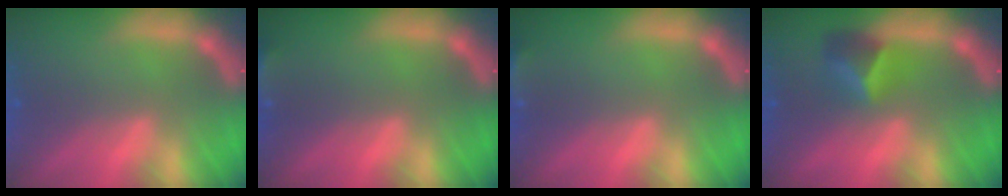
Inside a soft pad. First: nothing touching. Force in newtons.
{"total": 3.0}
{"total": 3.0}
{"total": 3.4}